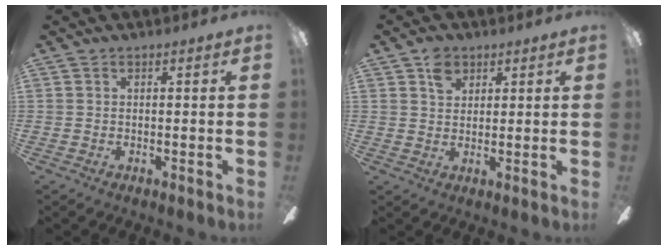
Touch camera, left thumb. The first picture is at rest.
{"total": 4.4, "force": [2.6, 3.1, 1.8], "torque": [-0.020, -0.002, 0.043]}